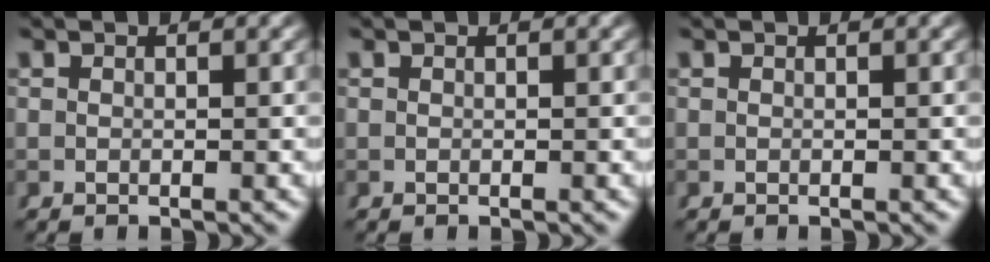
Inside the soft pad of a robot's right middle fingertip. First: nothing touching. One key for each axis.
{"total": 1.6, "fx": -0.3, "fy": -1.5, "fz": -0.4, "tx": 0.019, "ty": -0.010, "tz": 0.006}
{"total": 0.0}